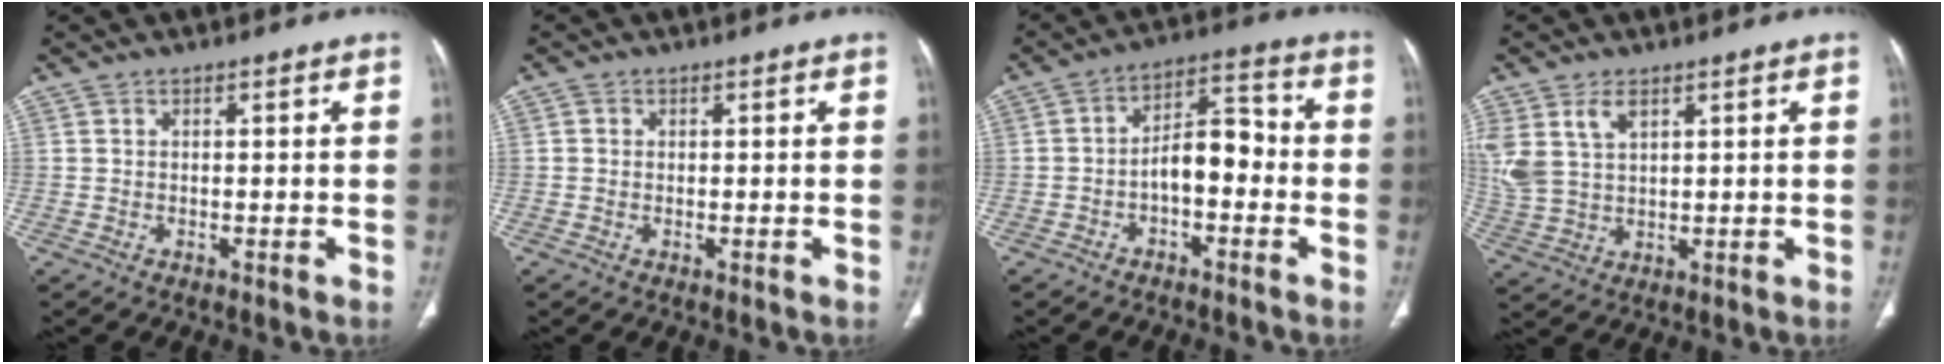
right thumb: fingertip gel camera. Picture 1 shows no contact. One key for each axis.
{"total": 0.8, "fx": 0.0, "fy": 0.7, "fz": 0.2, "tx": 0.000, "ty": 0.002, "tz": 0.001}
{"total": 8.3, "fx": -2.1, "fy": 4.5, "fz": 6.7, "tx": -0.090, "ty": 0.045, "tz": -0.042}
{"total": 8.7, "fx": 3.9, "fy": 5.1, "fz": 5.8, "tx": -0.133, "ty": -0.005, "tz": 0.090}